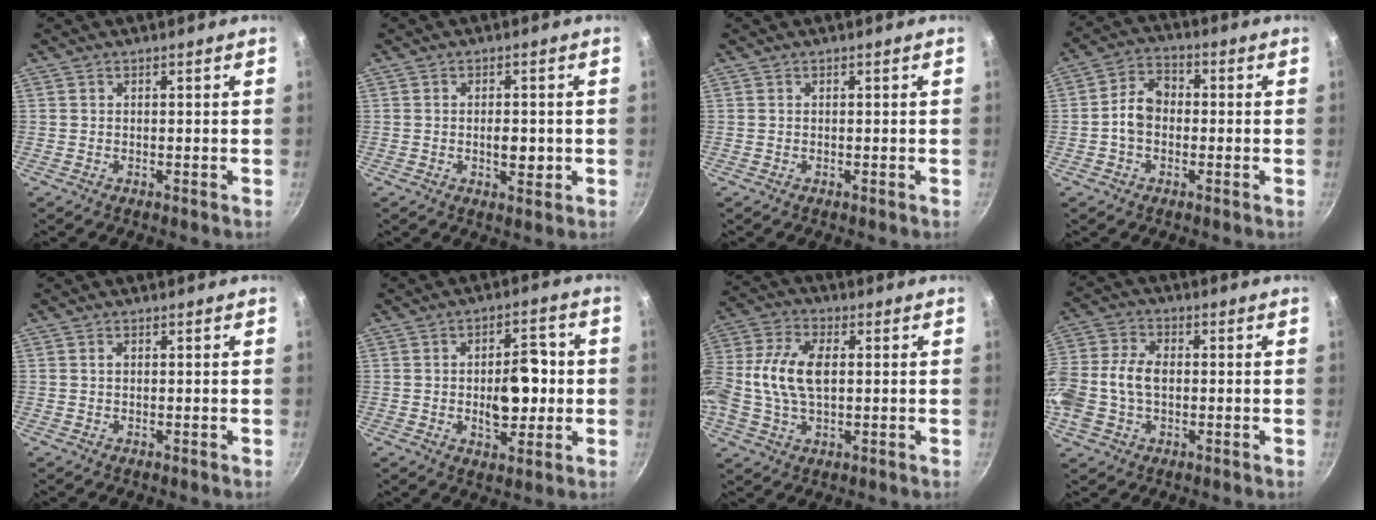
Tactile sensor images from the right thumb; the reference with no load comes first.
{"total": 3.9, "force": [-0.5, 2.0, 3.3], "torque": [-0.038, -0.001, -0.007]}
{"total": 0.0}
{"total": 6.8, "force": [-0.8, 5.1, 4.5], "torque": [-0.057, 0.025, -0.027]}
{"total": 0.8, "force": [0.1, 0.5, 0.5], "torque": [-0.010, 0.003, 0.002]}
{"total": 10.5, "force": [-0.7, 6.0, 8.5], "torque": [-0.089, 0.014, -0.009]}
{"total": 12.9, "force": [0.6, 7.5, 10.5], "torque": [-0.213, 0.025, -0.004]}
{"total": 13.0, "force": [-1.0, 9.0, 9.4], "torque": [-0.197, 0.026, -0.028]}